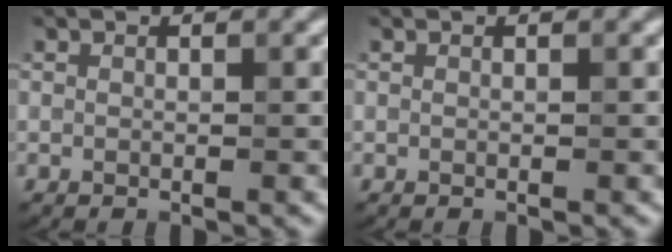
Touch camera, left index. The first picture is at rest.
{"total": 0.0}